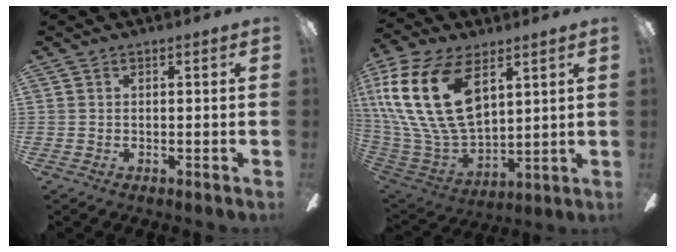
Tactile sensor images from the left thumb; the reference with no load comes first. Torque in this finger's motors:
{"motor_torque": [0.03, 1.95, 1.83, -0.94, 0.84]}